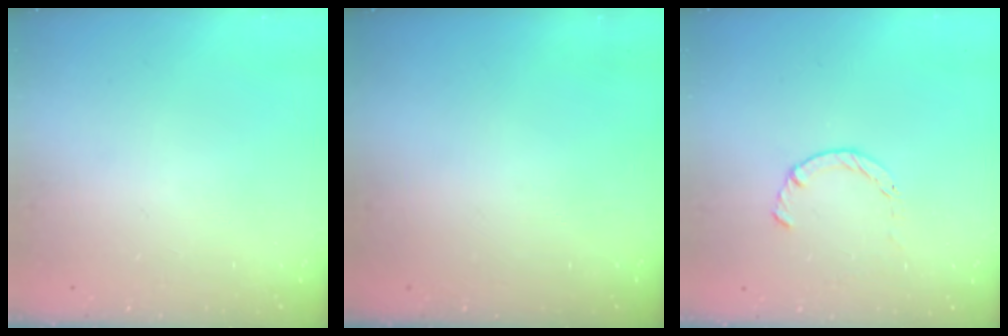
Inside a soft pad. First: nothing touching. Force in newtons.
{"total": 0.0}
{"total": 3.7, "press": 3.6, "slide": 0.5}